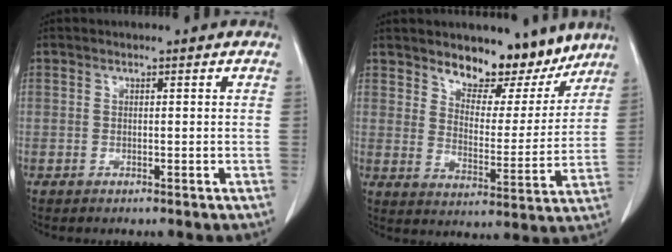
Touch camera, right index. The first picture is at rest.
{"total": 10.3, "force": [8.7, 4.0, 3.9], "torque": [-0.045, -0.021, 0.132]}